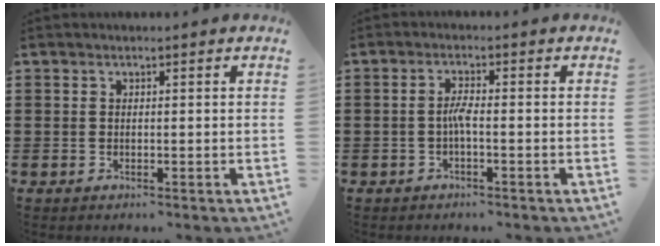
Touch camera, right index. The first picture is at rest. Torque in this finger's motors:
{"motor_torque": [0.63, -0.36, 0.16, 0.07]}